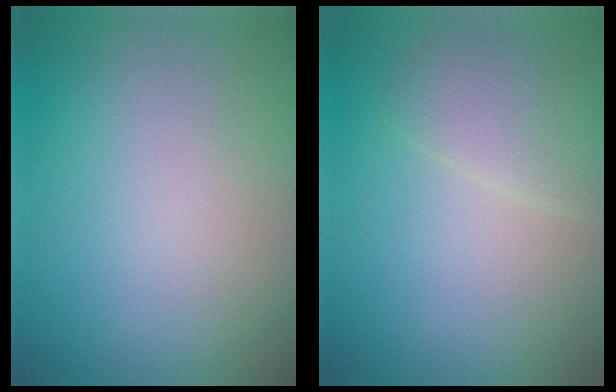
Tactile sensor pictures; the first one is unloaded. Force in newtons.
{"total": 2.4, "press": 2.4, "slide": 0.1}